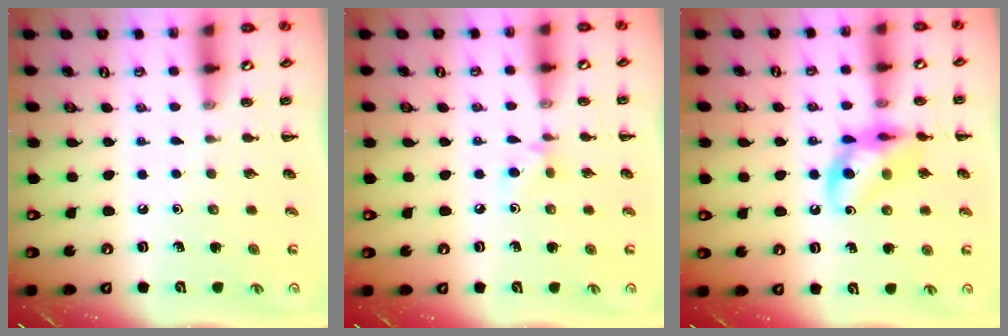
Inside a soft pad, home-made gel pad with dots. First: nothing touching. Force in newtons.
{"total": 5.2, "press": 4.8, "slide": 1.9}
{"total": 12.3, "press": 12.1, "slide": 2.2}